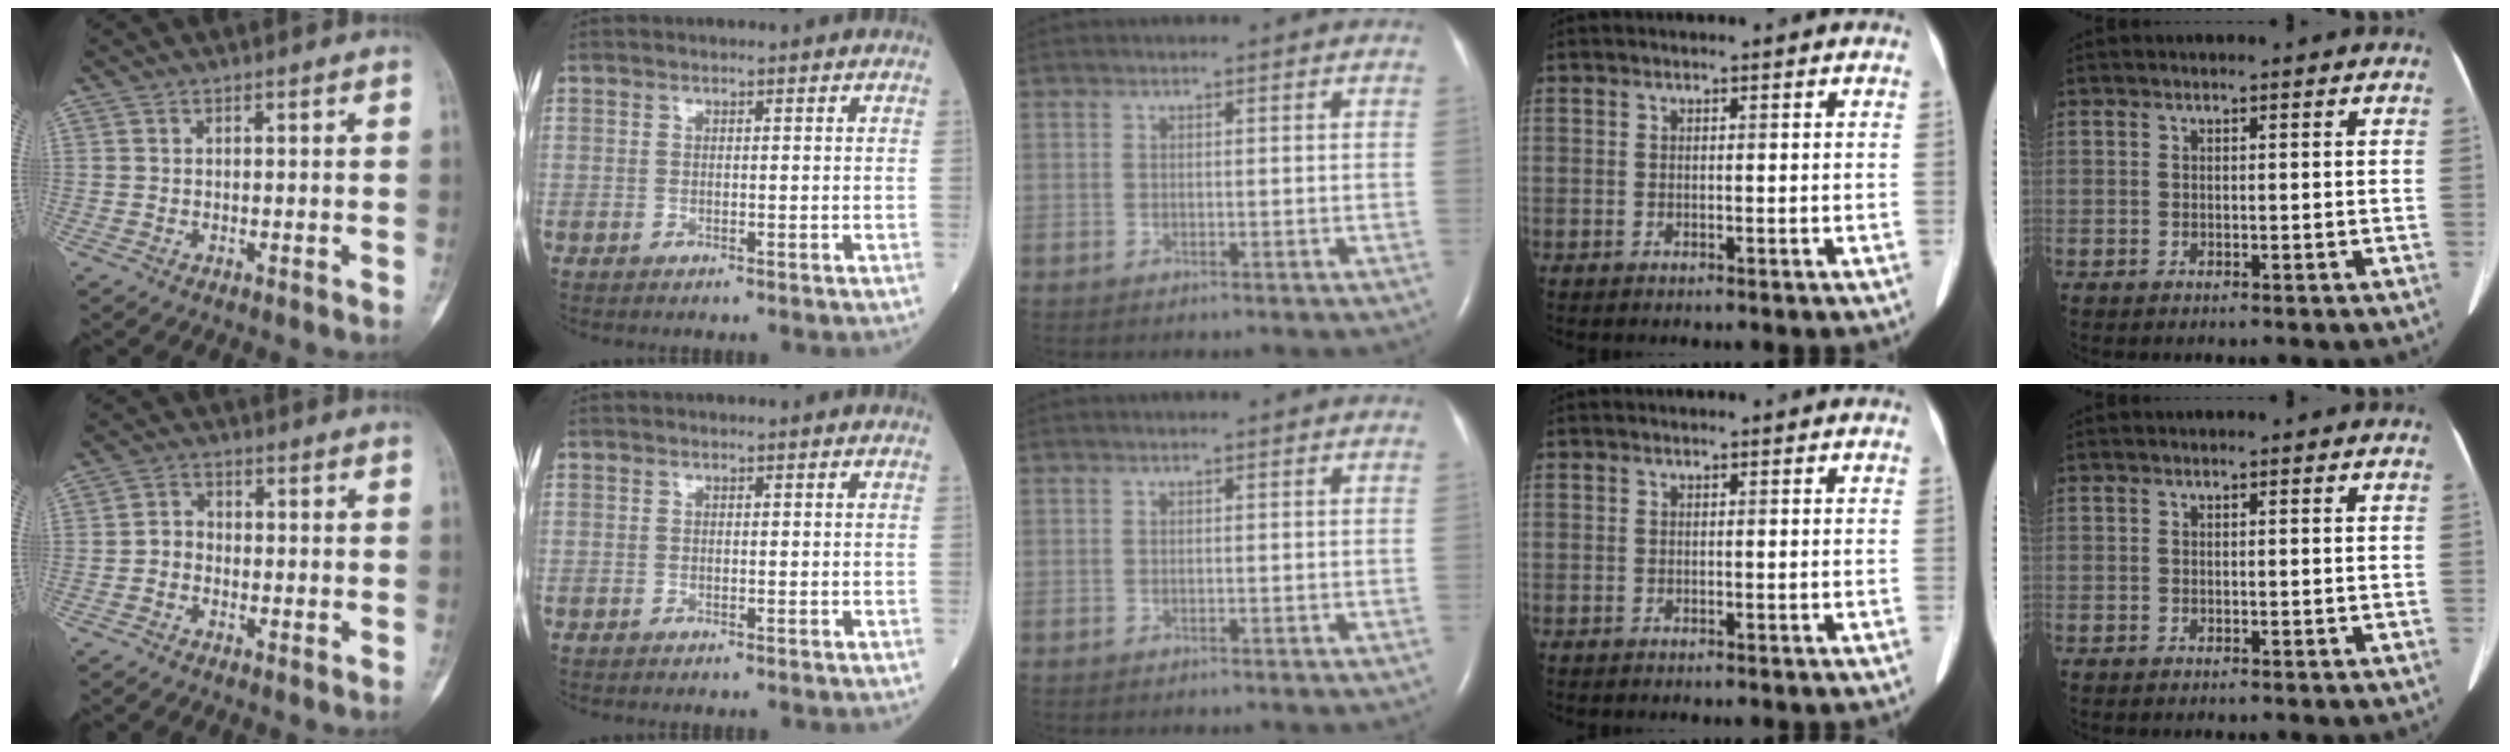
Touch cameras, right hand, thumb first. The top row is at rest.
{"thumb": {"total": 2.6, "force": [-0.9, 2.1, 1.3], "torque": [-0.007, 0.008, -0.029]}}